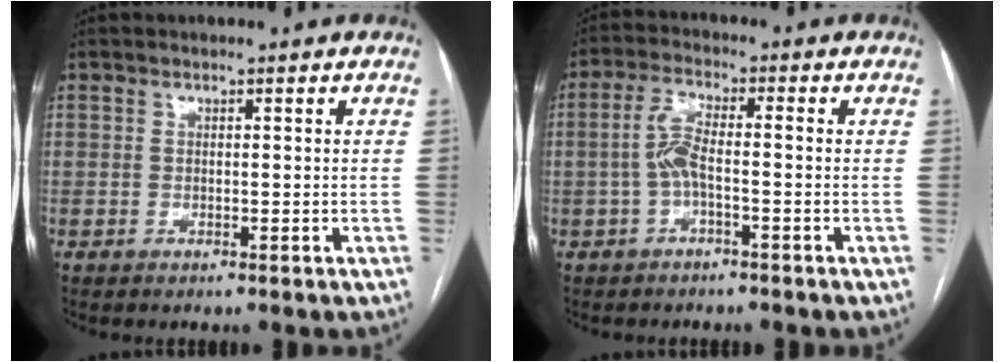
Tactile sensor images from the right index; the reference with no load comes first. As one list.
[{"total": 4.7, "force": [-1.0, 1.0, 4.5], "torque": [-0.096, 0.012, -0.022]}]